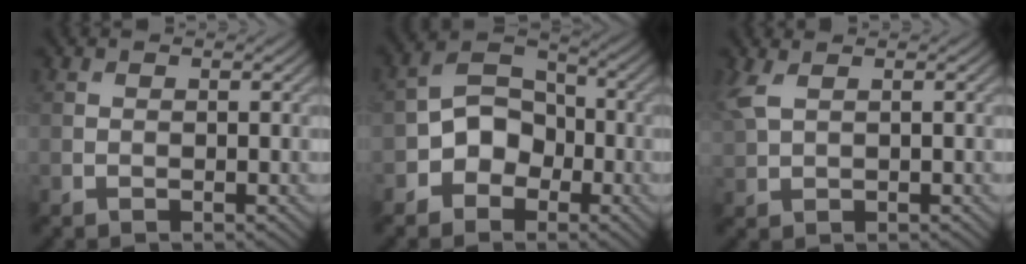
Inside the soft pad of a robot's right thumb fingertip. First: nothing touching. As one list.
[{"total": 6.2, "force": [-2.6, 4.8, 2.9], "torque": [-0.043, 0.008, -0.069]}, {"total": 3.1, "force": [1.5, 1.4, 2.4], "torque": [-0.076, 0.009, 0.034]}]